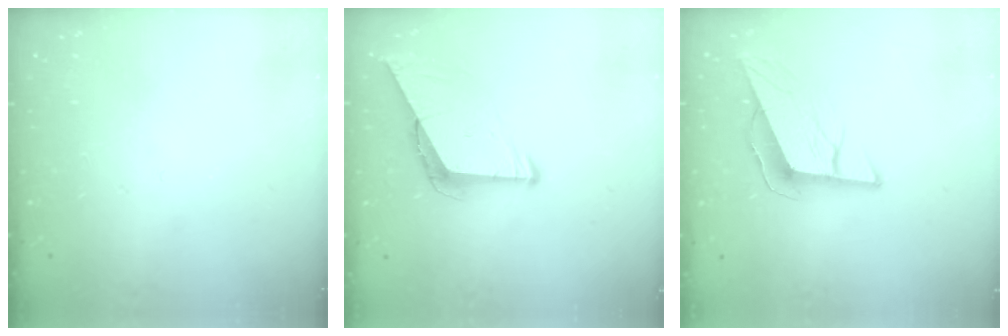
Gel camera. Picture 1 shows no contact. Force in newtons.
{"total": 7.1, "press": 7.1, "slide": 0.5}
{"total": 10.7, "press": 10.2, "slide": 3.3}